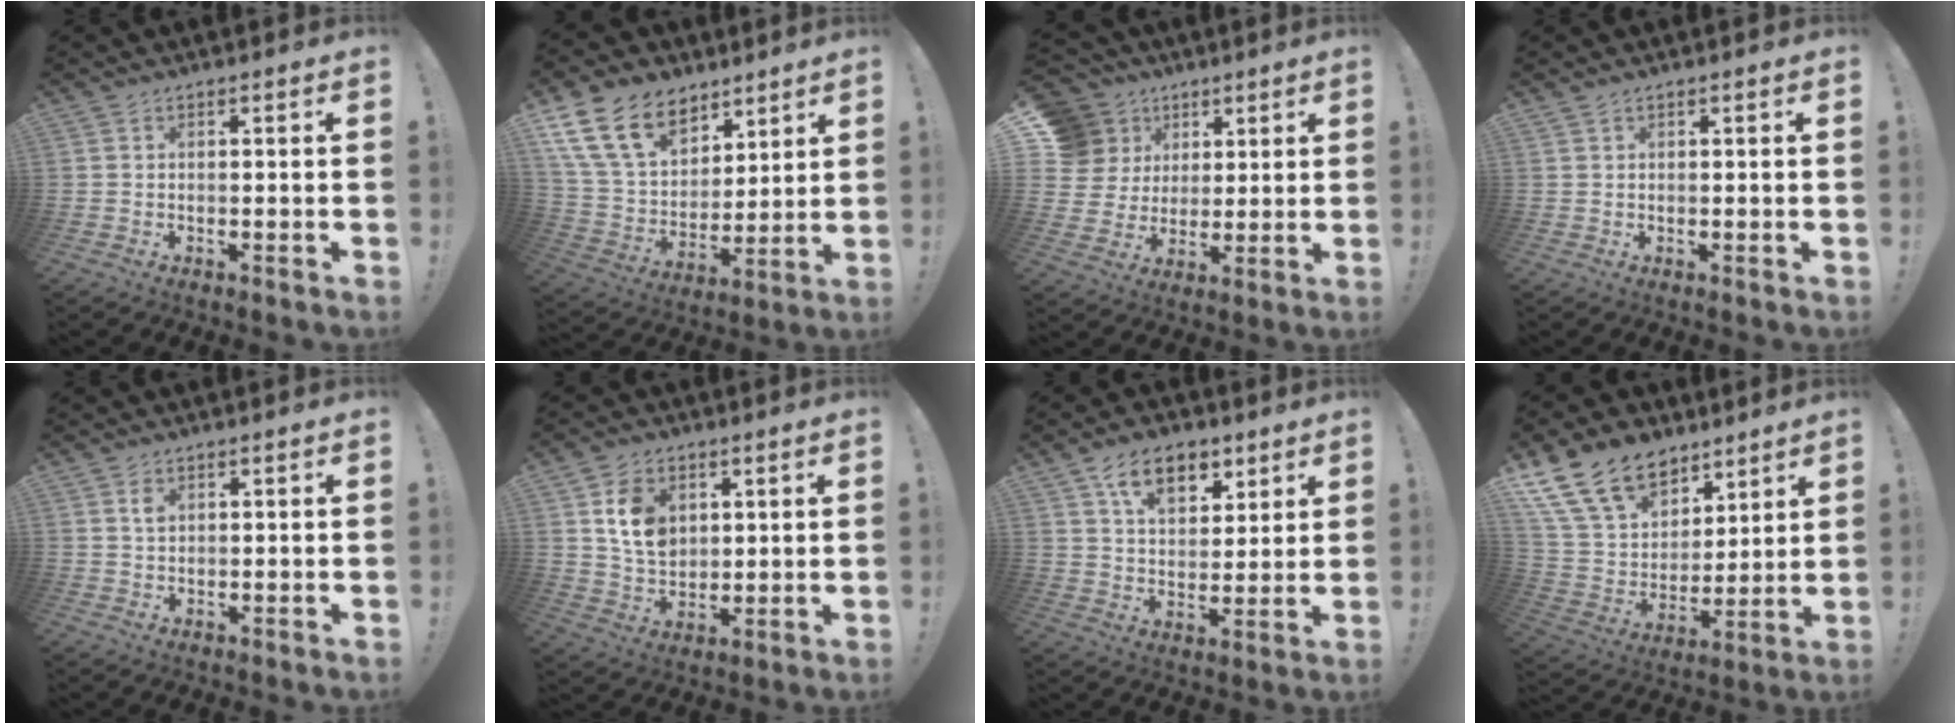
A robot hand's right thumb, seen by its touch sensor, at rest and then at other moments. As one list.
[{"total": 19.4, "force": [10.7, 13.1, 9.5], "torque": [-0.176, -0.050, 0.214]}, {"total": 12.7, "force": [5.1, 11.0, 3.8], "torque": [-0.061, -0.027, 0.115]}, {"total": 0.9, "force": [0.8, 0.3, 0.2], "torque": [-0.001, -0.002, 0.015]}, {"total": 1.8, "force": [0.6, 1.3, 1.0], "torque": [0.001, -0.005, 0.006]}, {"total": 11.3, "force": [4.1, 8.7, 5.9], "torque": [-0.091, -0.010, 0.080]}, {"total": 12.0, "force": [6.9, 7.4, 6.6], "torque": [-0.092, -0.026, 0.126]}, {"total": 19.2, "force": [12.3, 12.4, 8.1], "torque": [-0.143, -0.070, 0.246]}]